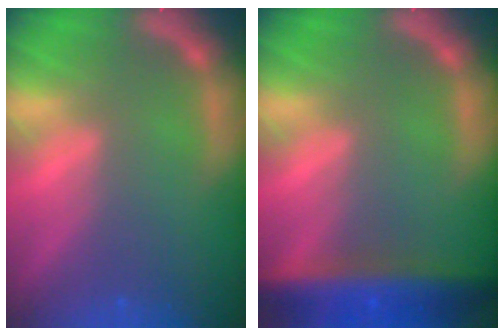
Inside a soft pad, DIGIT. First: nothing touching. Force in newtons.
{"total": 7.5}